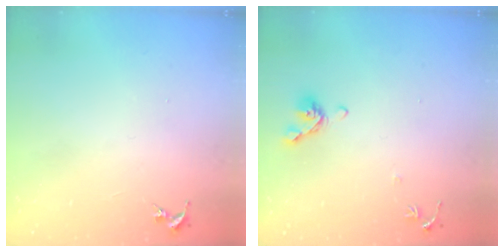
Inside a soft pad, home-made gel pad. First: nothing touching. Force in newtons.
{"total": 7.3, "press": 7.1, "slide": 1.6}